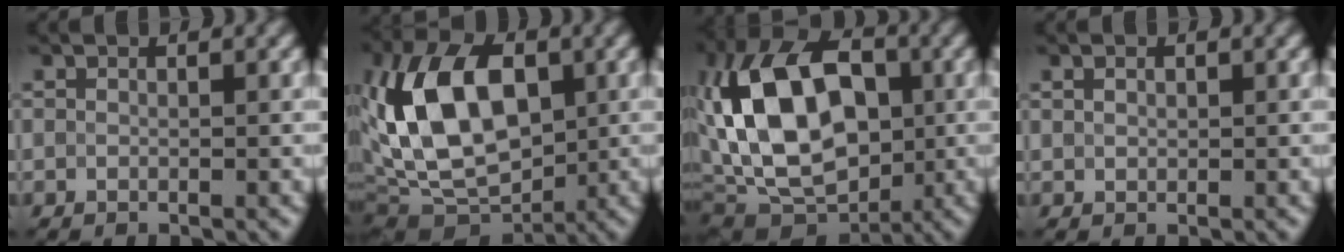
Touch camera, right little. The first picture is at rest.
{"total": 11.9, "force": [1.1, 7.5, 9.2], "torque": [-0.175, 0.014, 0.012]}
{"total": 14.4, "force": [1.1, 9.6, 10.7], "torque": [-0.201, 0.024, 0.008]}
{"total": 0.9, "force": [0.5, 0.6, 0.4], "torque": [-0.009, 0.004, 0.009]}